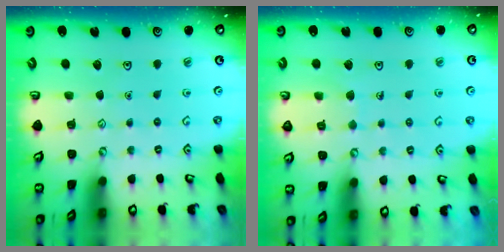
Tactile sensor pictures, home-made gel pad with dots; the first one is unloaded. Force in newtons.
{"total": 5.2, "press": 5.2, "slide": 0.3}